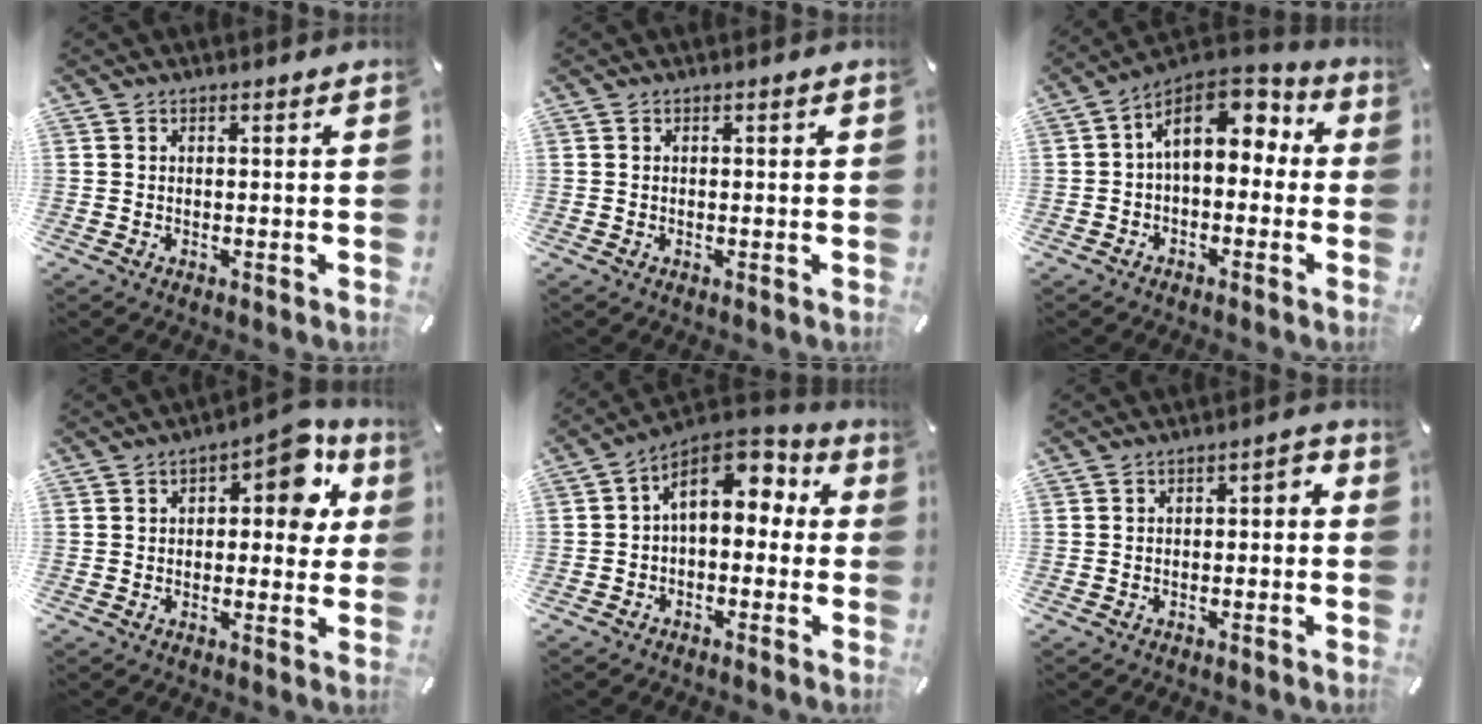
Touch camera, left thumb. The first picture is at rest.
{"total": 0.5, "force": [0.0, 0.2, 0.5], "torque": [-0.010, 0.001, 0.000]}
{"total": 11.5, "force": [3.2, 7.3, 8.2], "torque": [-0.131, -0.015, 0.060]}
{"total": 10.2, "force": [3.7, 5.4, 7.9], "torque": [-0.076, -0.026, 0.052]}
{"total": 10.0, "force": [3.0, 6.7, 6.8], "torque": [-0.108, -0.017, 0.054]}
{"total": 3.1, "force": [-2.2, 1.5, 1.6], "torque": [-0.025, 0.018, -0.044]}